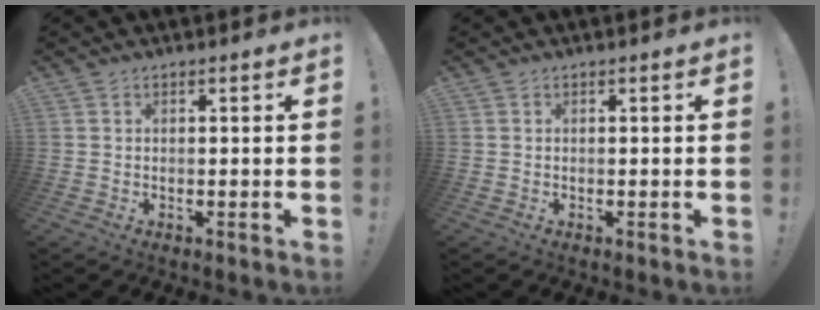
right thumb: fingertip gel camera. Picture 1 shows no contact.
{"total": 0.0}